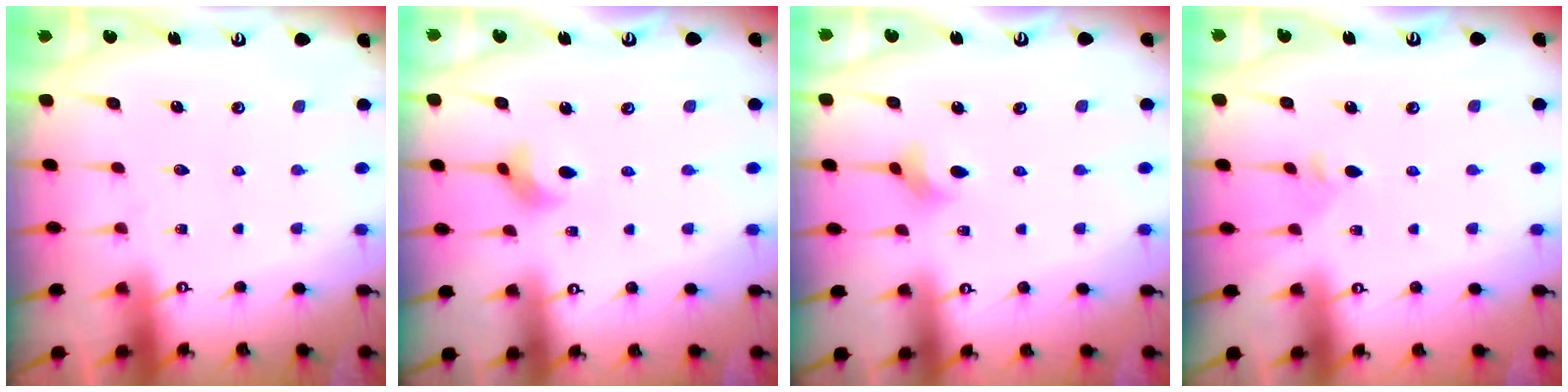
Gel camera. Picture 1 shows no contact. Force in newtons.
{"total": 3.1, "press": 3.1, "slide": 0.1}
{"total": 2.3, "press": 2.3, "slide": 0.5}
{"total": 2.5, "press": 2.4, "slide": 0.6}